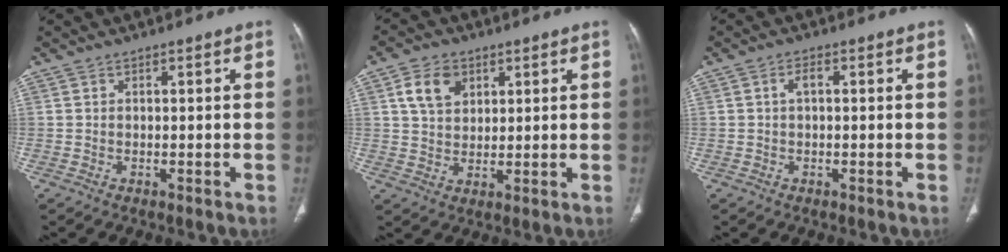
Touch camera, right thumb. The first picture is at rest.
{"total": 7.1, "force": [3.0, 5.1, 3.9], "torque": [-0.047, -0.009, 0.055]}
{"total": 1.6, "force": [0.1, 0.8, 1.4], "torque": [-0.026, 0.004, -0.001]}